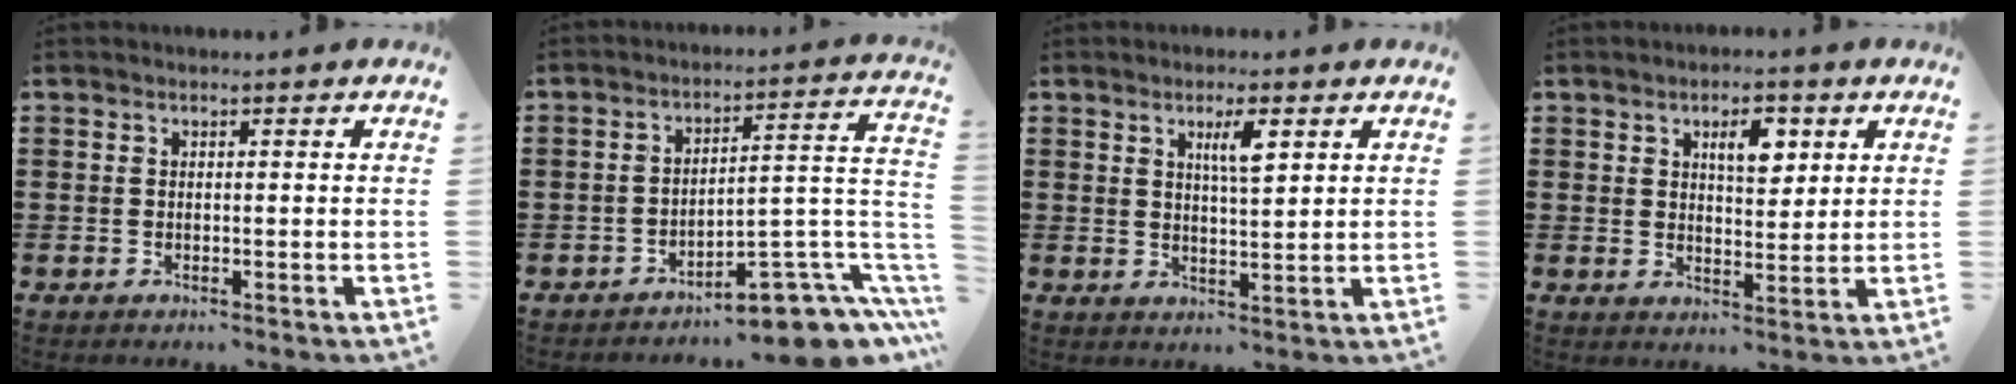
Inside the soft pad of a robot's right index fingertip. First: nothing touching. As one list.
[{"total": 7.9, "force": [-6.3, 2.3, 4.1], "torque": [-0.056, 0.012, -0.116]}, {"total": 4.0, "force": [1.9, 0.9, 3.4], "torque": [-0.064, 0.003, 0.028]}, {"total": 5.1, "force": [2.3, 2.3, 4.0], "torque": [-0.063, 0.003, 0.033]}]